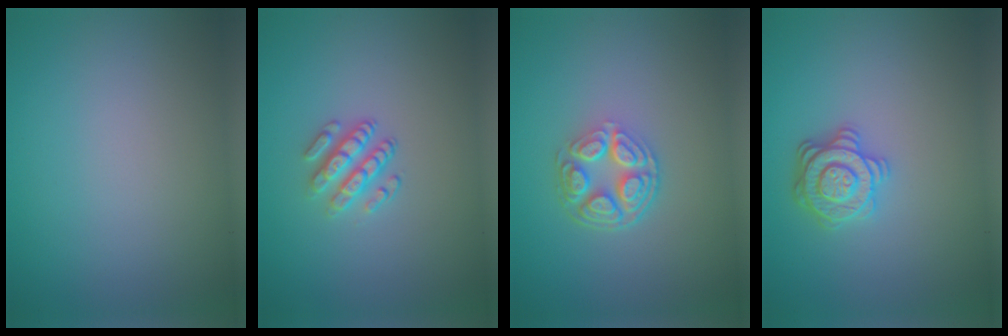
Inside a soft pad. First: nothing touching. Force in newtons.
{"total": 2.3, "press": 1.9, "slide": 1.4}
{"total": 4.5, "press": 3.2, "slide": 3.1}
{"total": 3.1, "press": 3.0, "slide": 0.9}